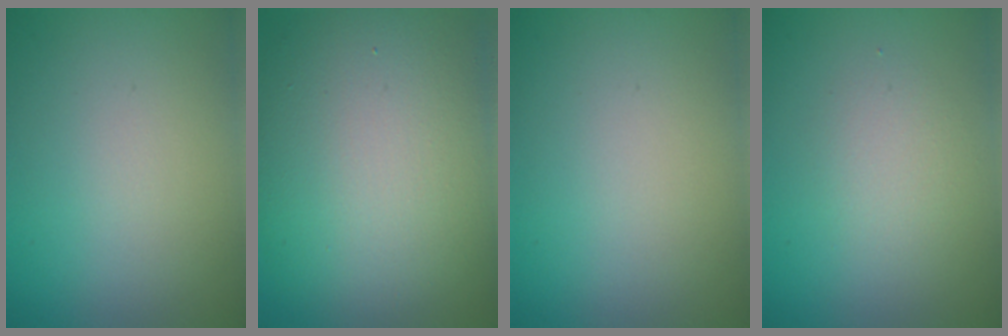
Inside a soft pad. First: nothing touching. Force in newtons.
{"total": 13.6, "press": 13.6, "slide": 0.7}
{"total": 0.0}
{"total": 1.9, "press": 1.9, "slide": 0.1}